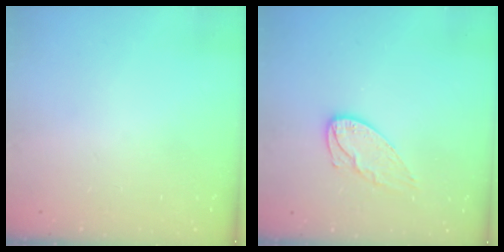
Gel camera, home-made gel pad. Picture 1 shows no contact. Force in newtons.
{"total": 9.1, "press": 9.1, "slide": 0.5}